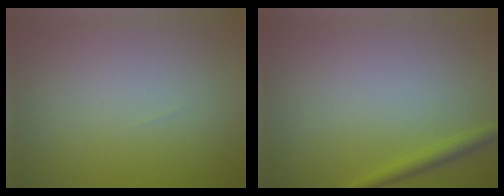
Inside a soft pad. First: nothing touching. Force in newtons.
{"total": 1.5, "press": 1.5, "slide": 0.1}